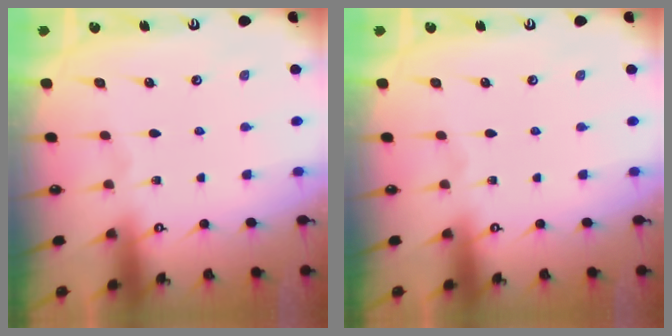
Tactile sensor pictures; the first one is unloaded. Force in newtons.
{"total": 0.0}